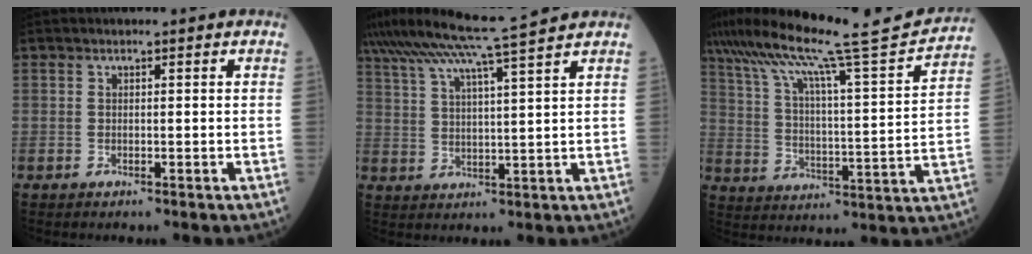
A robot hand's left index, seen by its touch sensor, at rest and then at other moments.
{"total": 13.6, "force": [11.5, -1.9, 7.0], "torque": [-0.130, 0.004, 0.174]}
{"total": 22.9, "force": [19.6, -0.6, 11.8], "torque": [-0.211, -0.011, 0.288]}